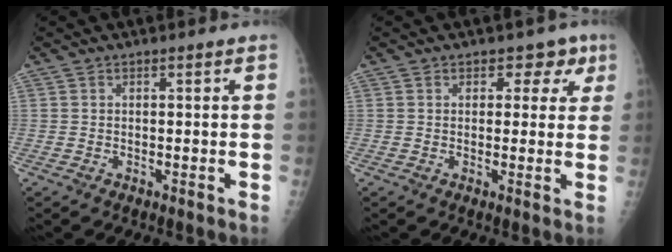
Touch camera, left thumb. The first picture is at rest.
{"total": 4.7, "force": [2.3, 3.6, 1.9], "torque": [0.018, -0.004, 0.022]}